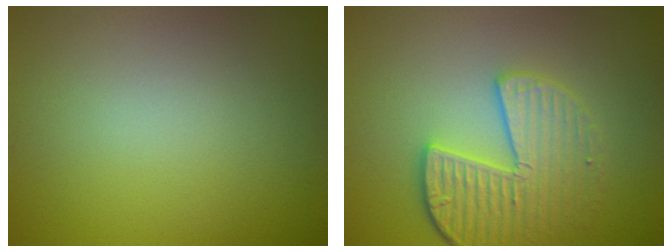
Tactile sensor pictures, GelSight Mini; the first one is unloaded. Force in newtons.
{"total": 4.9, "press": 3.9, "slide": 2.9}